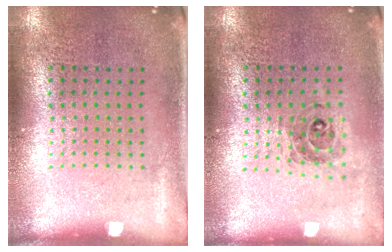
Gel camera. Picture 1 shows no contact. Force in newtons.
{"total": 0.5, "press": 0.5, "slide": 0.2}